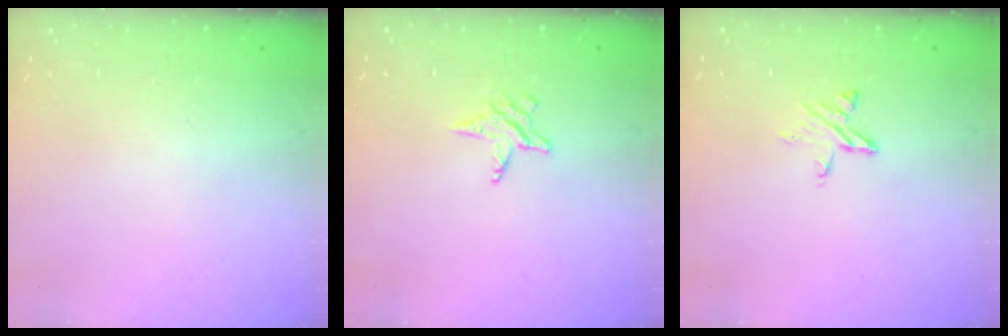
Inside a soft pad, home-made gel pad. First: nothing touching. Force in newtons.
{"total": 3.9, "press": 3.9, "slide": 0.4}
{"total": 3.9, "press": 3.9, "slide": 0.3}